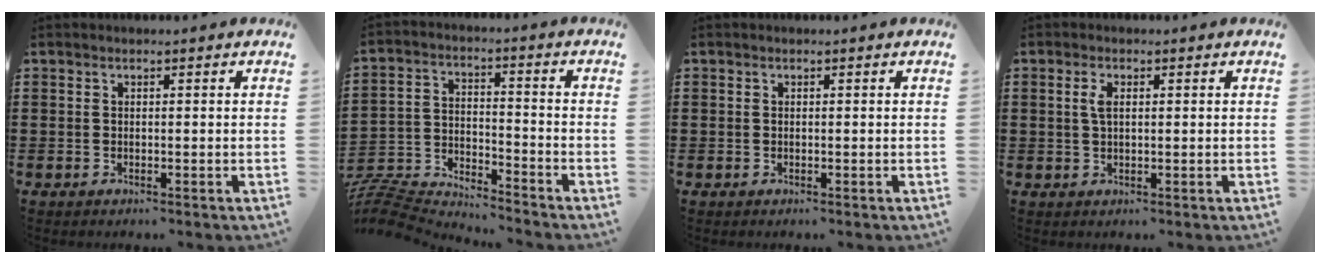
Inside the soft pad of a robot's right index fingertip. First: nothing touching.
{"total": 6.8, "force": [-6.7, 0.6, 0.6], "torque": [-0.039, -0.004, -0.144]}
{"total": 0.0}
{"total": 2.2, "force": [0.5, 0.9, 2.0], "torque": [-0.042, 0.006, 0.007]}